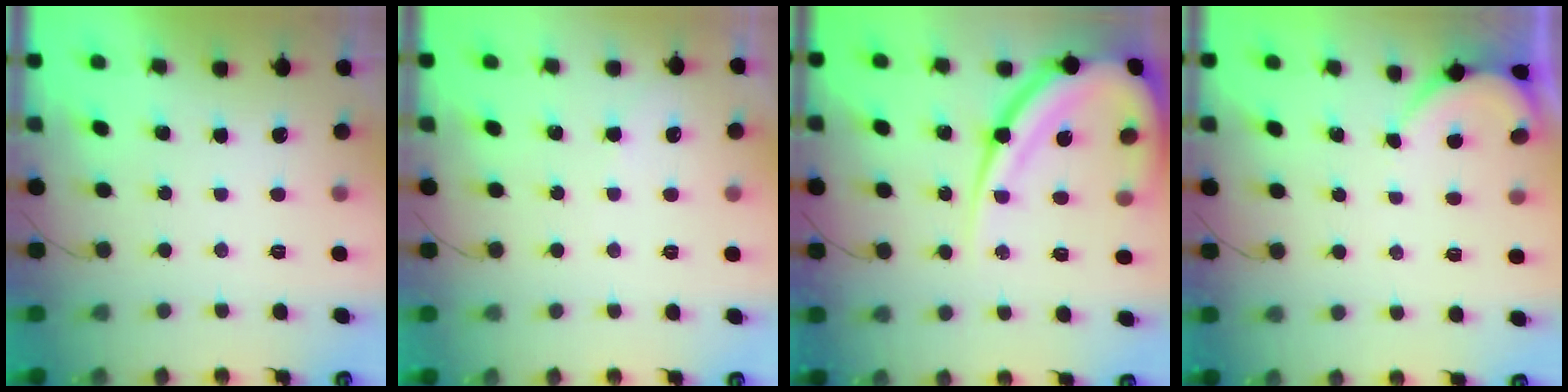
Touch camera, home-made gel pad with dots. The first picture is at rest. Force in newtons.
{"total": 1.3, "press": 1.3, "slide": 0.2}
{"total": 19.7, "press": 19.6, "slide": 1.7}
{"total": 1.4, "press": 1.4, "slide": 0.2}